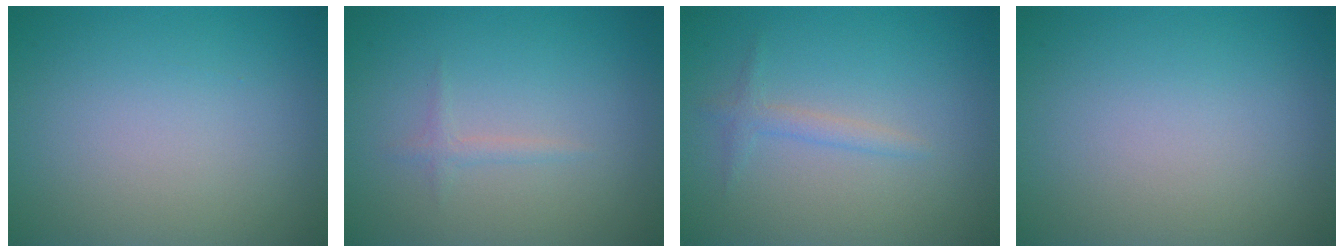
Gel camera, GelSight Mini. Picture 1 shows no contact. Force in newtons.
{"total": 0.8, "press": 0.8, "slide": 0.1}
{"total": 1.3, "press": 1.3, "slide": 0.0}
{"total": 0.0}